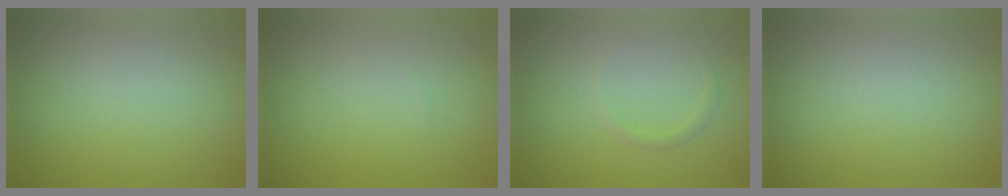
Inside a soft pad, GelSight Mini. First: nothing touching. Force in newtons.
{"total": 0.0}
{"total": 0.7, "press": 0.7, "slide": 0.1}
{"total": 0.0}